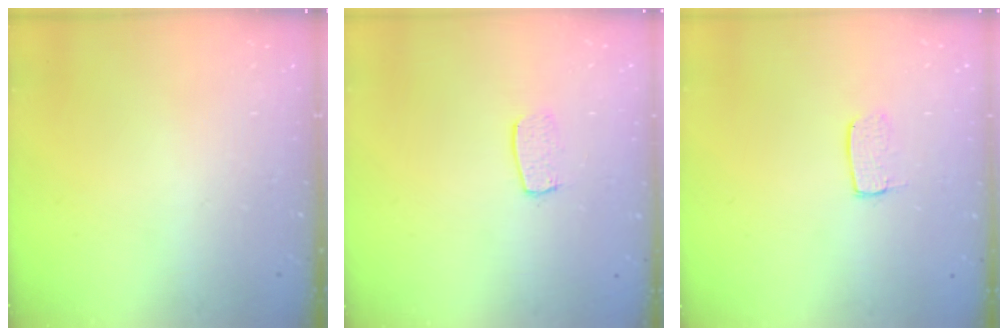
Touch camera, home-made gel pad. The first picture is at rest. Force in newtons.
{"total": 5.9, "press": 5.9, "slide": 0.3}
{"total": 5.2, "press": 5.1, "slide": 0.5}